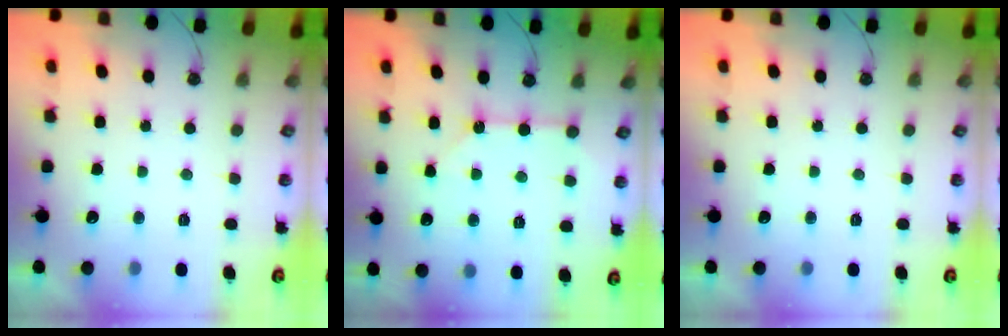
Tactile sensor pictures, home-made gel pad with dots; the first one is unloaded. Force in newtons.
{"total": 3.1, "press": 3.1, "slide": 0.4}
{"total": 0.0}